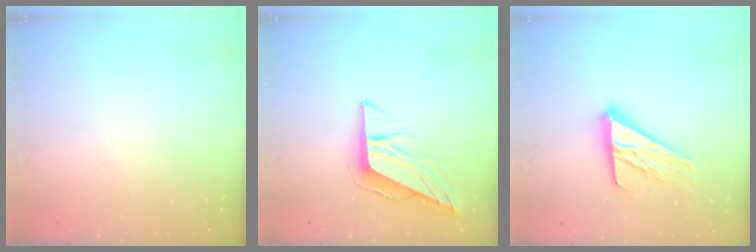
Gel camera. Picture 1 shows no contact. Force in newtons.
{"total": 8.7, "press": 8.7, "slide": 0.3}
{"total": 16.5, "press": 16.5, "slide": 1.6}